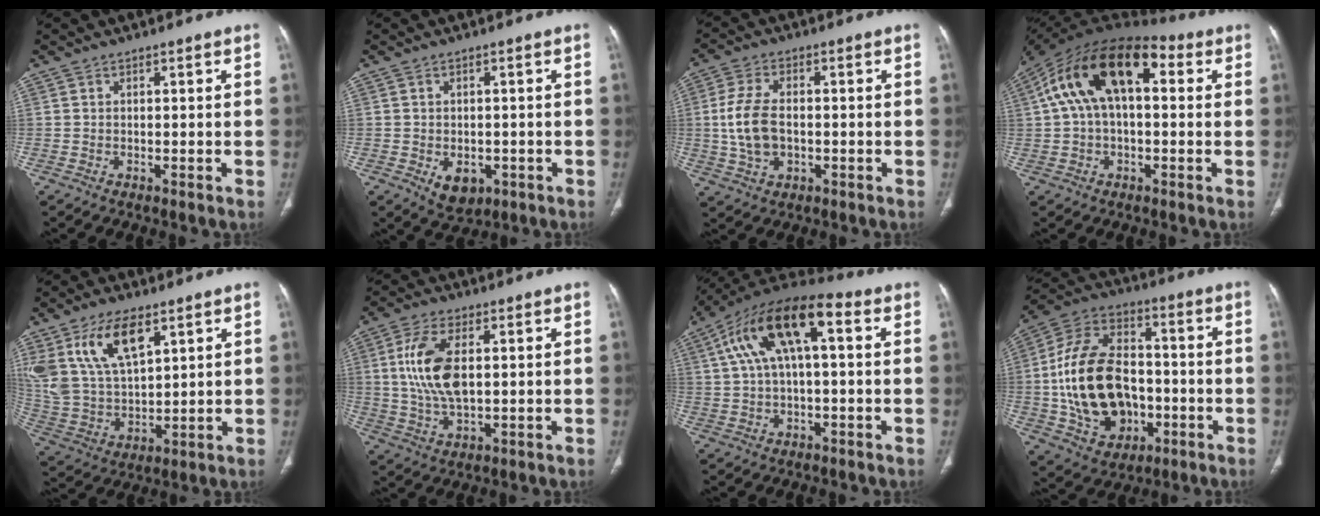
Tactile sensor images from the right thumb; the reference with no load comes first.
{"total": 5.4, "force": [-1.8, 3.7, 3.5], "torque": [-0.040, 0.005, -0.011]}
{"total": 9.1, "force": [-0.5, 5.5, 7.2], "torque": [-0.151, 0.007, -0.008]}
{"total": 18.3, "force": [4.1, 9.9, 14.9], "torque": [-0.257, 0.048, 0.057]}
{"total": 16.3, "force": [8.3, 8.2, 11.4], "torque": [-0.213, -0.025, 0.172]}
{"total": 11.7, "force": [1.8, 5.7, 10.0], "torque": [-0.211, -0.002, 0.038]}
{"total": 16.3, "force": [4.2, 6.9, 14.2], "torque": [-0.255, 0.043, 0.066]}
{"total": 22.2, "force": [-2.9, 15.3, 15.9], "torque": [-0.274, 0.024, -0.038]}